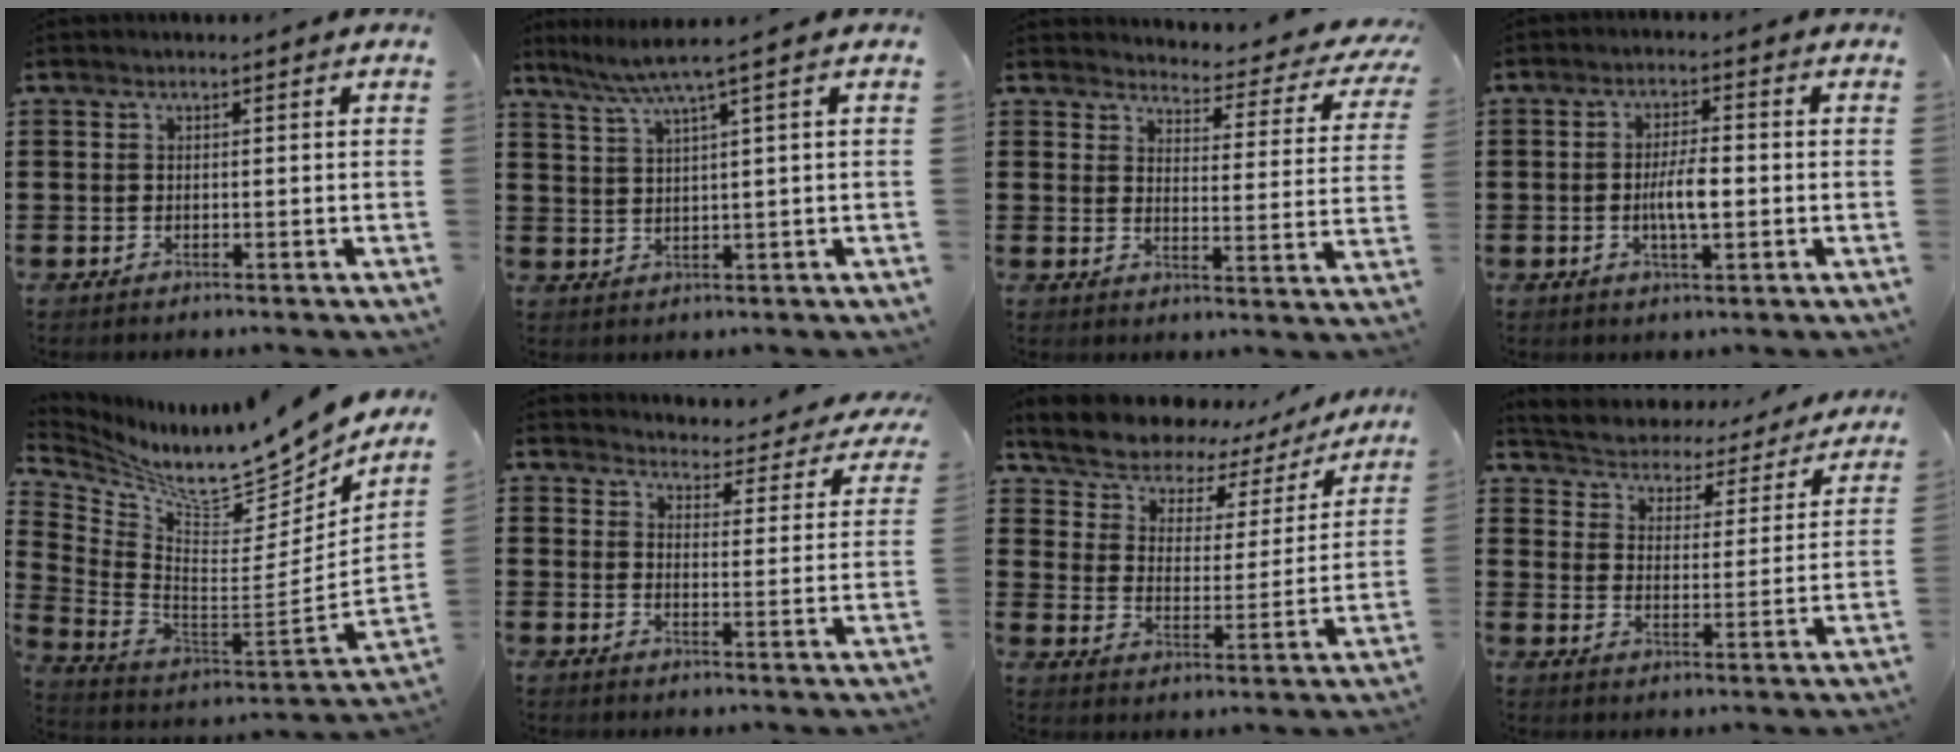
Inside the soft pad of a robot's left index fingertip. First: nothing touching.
{"total": 3.8, "force": [1.9, -0.8, 3.2], "torque": [-0.070, -0.011, 0.028]}
{"total": 3.6, "force": [3.4, 0.7, 1.1], "torque": [-0.027, -0.036, 0.049]}
{"total": 5.2, "force": [-0.6, 1.5, 4.9], "torque": [-0.094, 0.003, -0.014]}
{"total": 8.6, "force": [7.5, 1.1, 4.1], "torque": [-0.095, -0.078, 0.115]}
{"total": 3.7, "force": [3.7, 0.3, 0.2], "torque": [-0.020, -0.035, 0.058]}
{"total": 5.3, "force": [4.9, 1.7, 0.9], "torque": [-0.049, -0.038, 0.079]}
{"total": 3.1, "force": [3.1, 0.4, -0.5], "torque": [-0.015, -0.032, 0.042]}